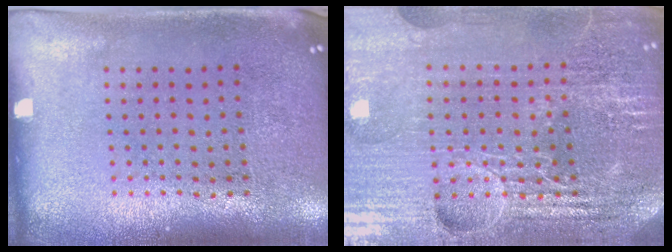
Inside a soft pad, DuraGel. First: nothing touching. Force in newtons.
{"total": 6.0, "press": 5.3, "slide": 2.8}